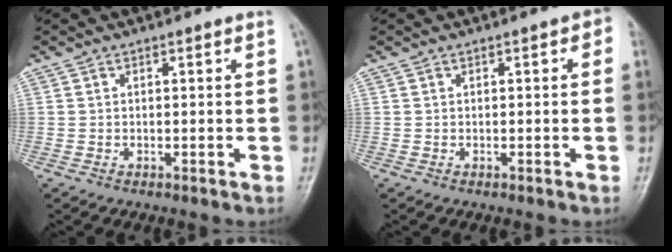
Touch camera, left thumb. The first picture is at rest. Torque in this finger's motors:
{"motor_torque": [0.75, 0.69, 0.34, -0.52, 0.00]}